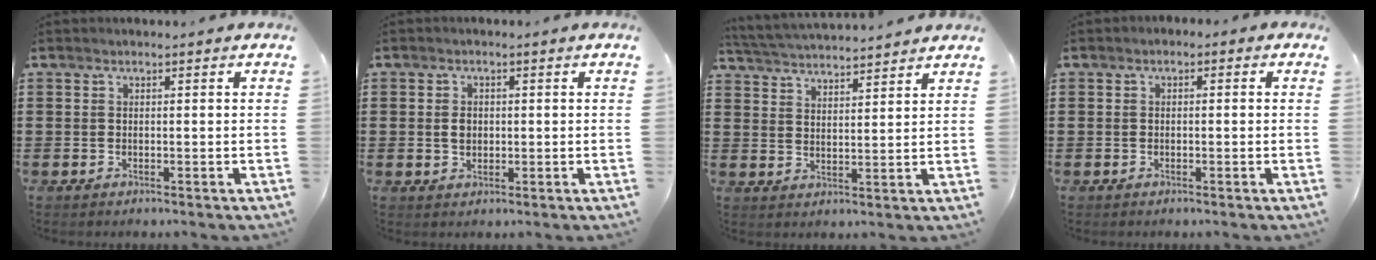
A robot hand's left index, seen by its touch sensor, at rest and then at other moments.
{"total": 2.2, "force": [0.1, 1.6, 1.5], "torque": [-0.032, 0.006, 0.000]}
{"total": 4.0, "force": [4.0, -0.2, 0.3], "torque": [-0.023, -0.021, 0.069]}
{"total": 0.7, "force": [-0.6, 0.4, 0.2], "torque": [-0.006, 0.001, -0.013]}